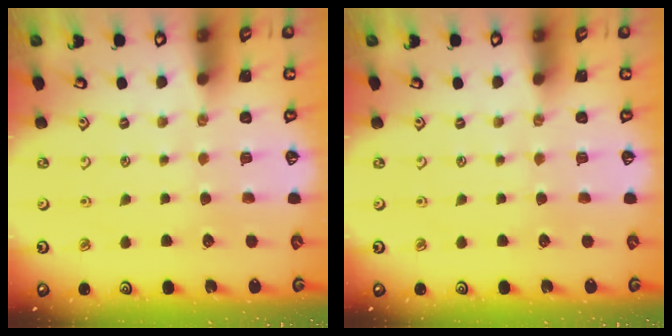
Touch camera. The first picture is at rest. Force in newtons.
{"total": 0.0}